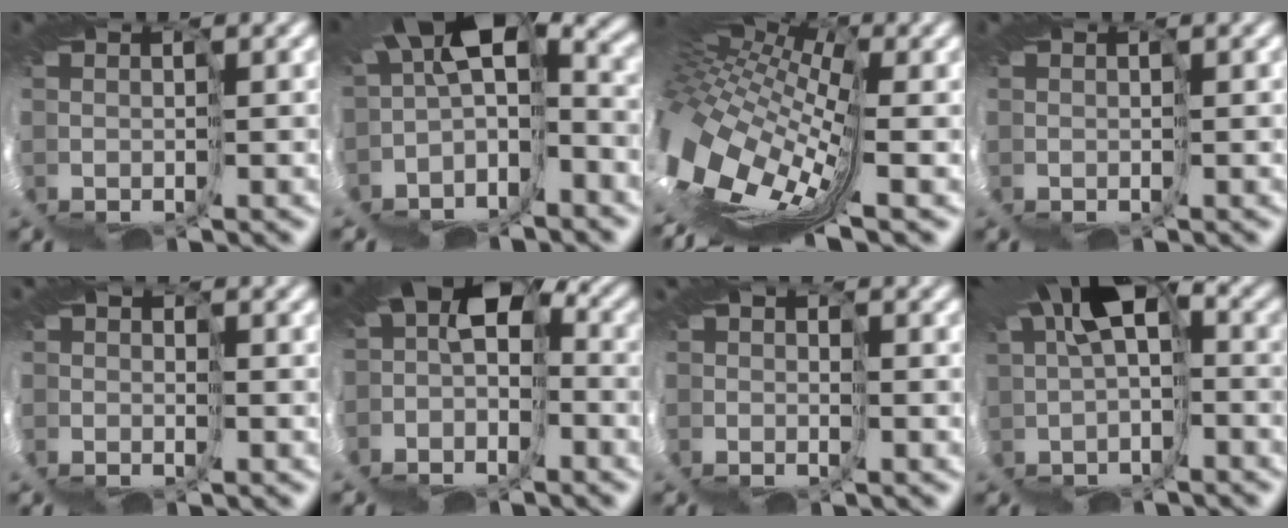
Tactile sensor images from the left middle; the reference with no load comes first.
{"total": 7.0, "force": [-2.6, 2.6, 5.9], "torque": [-0.107, -0.011, -0.023]}
{"total": 11.9, "force": [-1.1, 5.8, 10.4], "torque": [-0.184, -0.022, 0.000]}
{"total": 0.0}
{"total": 1.2, "force": [-1.0, 0.6, 0.2], "torque": [0.013, 0.001, -0.016]}
{"total": 5.1, "force": [-1.7, 3.5, 3.3], "torque": [-0.050, -0.020, 0.001]}
{"total": 1.2, "force": [-1.1, -0.4, -0.5], "torque": [0.028, 0.000, -0.016]}
{"total": 6.9, "force": [-0.1, 2.8, 6.3], "torque": [-0.089, -0.001, 0.016]}